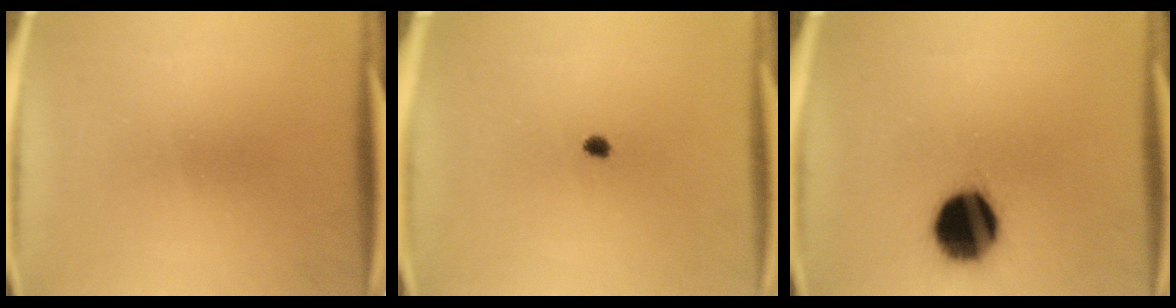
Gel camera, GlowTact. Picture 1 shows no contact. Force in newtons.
{"total": 1.5}
{"total": 17.8}